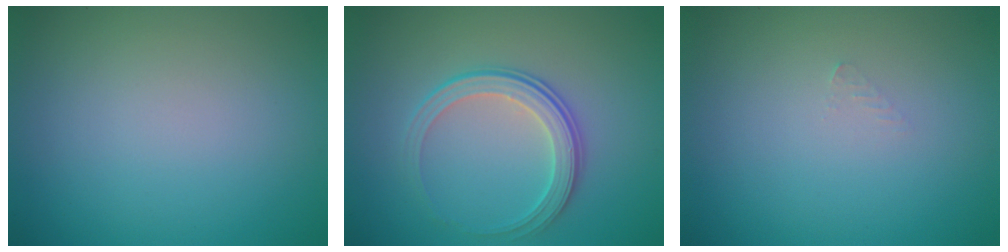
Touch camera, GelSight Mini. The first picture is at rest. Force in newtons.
{"total": 3.3, "press": 2.8, "slide": 1.8}
{"total": 0.7, "press": 0.7, "slide": 0.1}